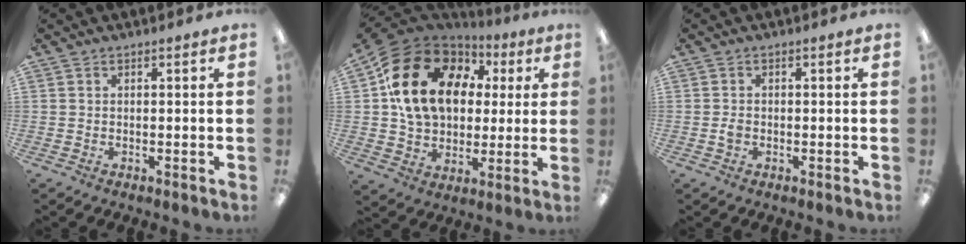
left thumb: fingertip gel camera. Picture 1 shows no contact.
{"total": 19.9, "force": [5.7, 15.3, 11.3], "torque": [-0.231, -0.002, 0.111]}
{"total": 1.6, "force": [-0.3, 1.0, 1.2], "torque": [-0.023, 0.004, -0.006]}